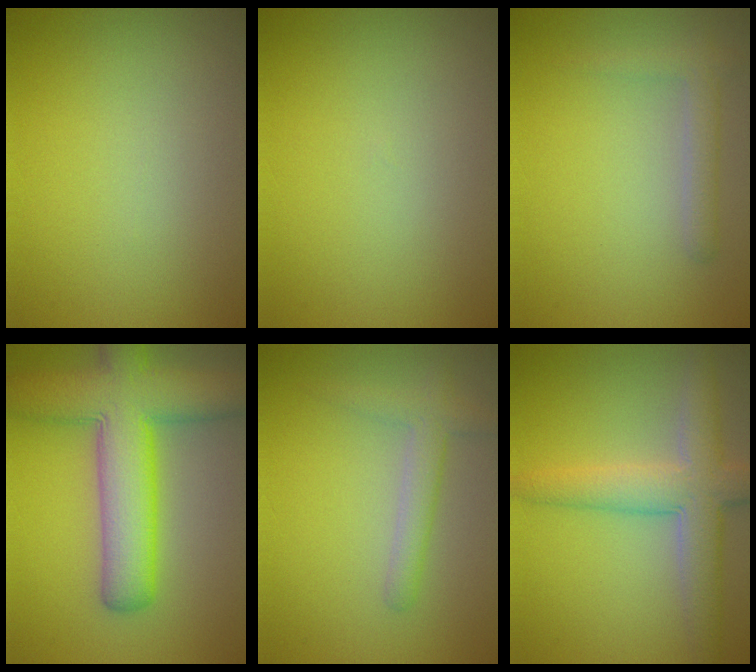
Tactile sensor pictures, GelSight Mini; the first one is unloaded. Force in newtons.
{"total": 0.0}
{"total": 1.8, "press": 1.8, "slide": 0.1}
{"total": 9.1, "press": 9.1, "slide": 0.4}
{"total": 1.8, "press": 1.8, "slide": 0.2}
{"total": 5.2, "press": 5.2, "slide": 0.3}